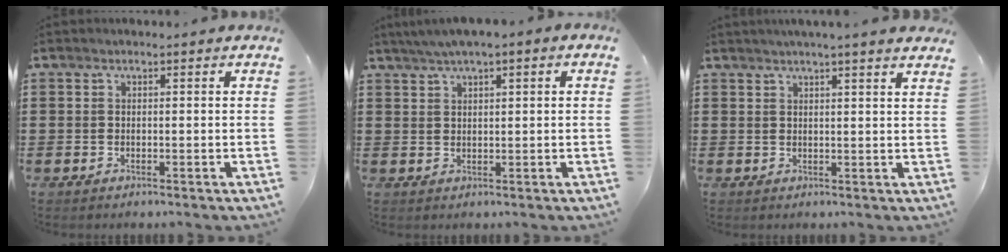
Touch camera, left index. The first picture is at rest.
{"total": 1.9, "force": [1.1, 0.2, 1.5], "torque": [-0.029, 0.004, 0.019]}
{"total": 2.3, "force": [2.2, -0.4, 0.6], "torque": [-0.016, -0.003, 0.042]}